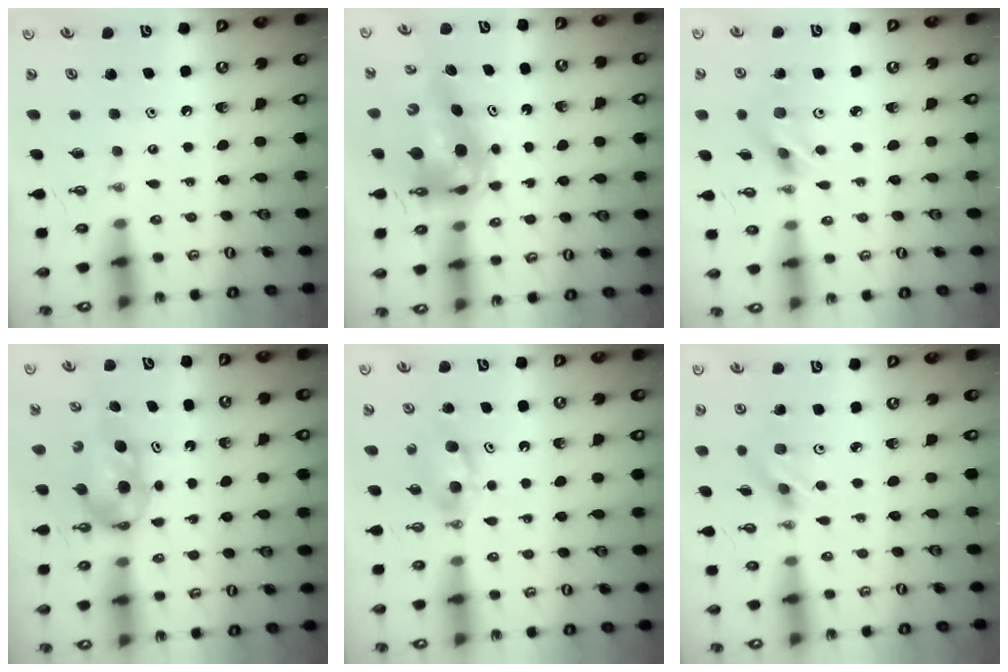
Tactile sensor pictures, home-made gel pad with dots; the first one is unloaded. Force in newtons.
{"total": 9.4, "press": 9.4, "slide": 0.9}
{"total": 6.7, "press": 5.0, "slide": 4.4}
{"total": 6.4, "press": 4.6, "slide": 4.4}
{"total": 4.9, "press": 4.8, "slide": 0.8}
{"total": 3.0, "press": 3.0, "slide": 0.4}